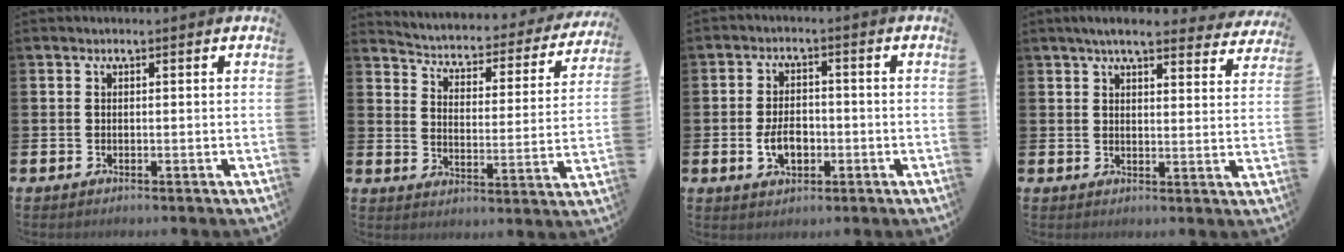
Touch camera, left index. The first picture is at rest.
{"total": 3.3, "force": [3.0, 1.2, 0.8], "torque": [-0.044, -0.030, 0.039]}
{"total": 4.3, "force": [-1.1, 2.8, 3.2], "torque": [-0.042, 0.000, -0.023]}
{"total": 5.3, "force": [4.8, 0.9, 2.1], "torque": [-0.046, -0.019, 0.083]}